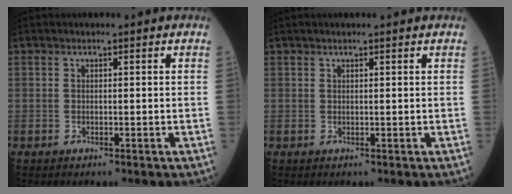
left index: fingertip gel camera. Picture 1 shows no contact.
{"total": 1.5, "force": [1.4, -0.1, 0.6], "torque": [-0.007, 0.017, 0.023]}